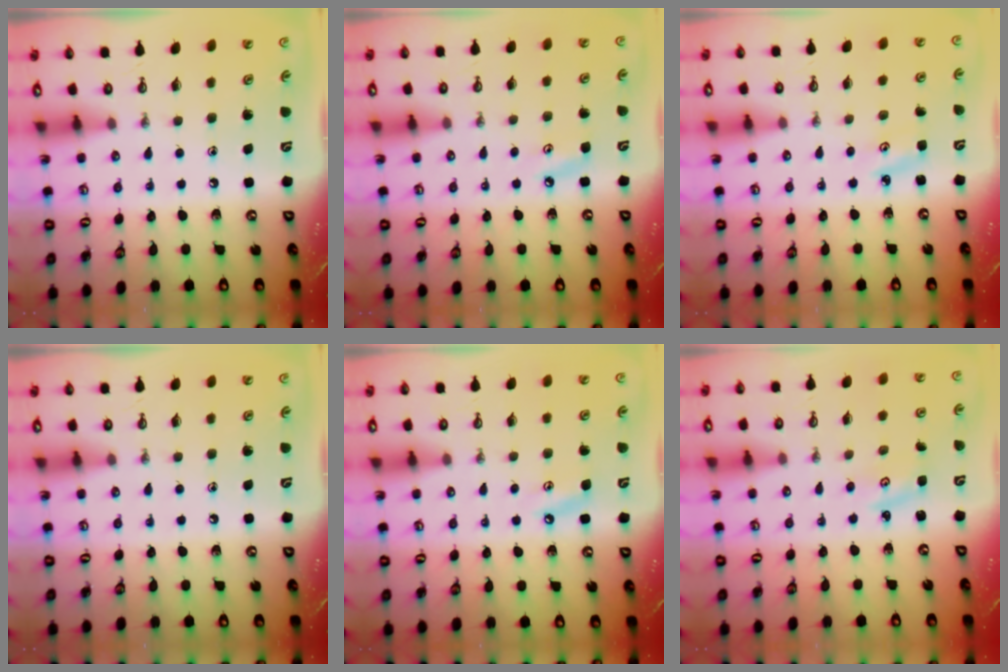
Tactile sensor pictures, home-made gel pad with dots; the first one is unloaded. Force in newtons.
{"total": 5.5, "press": 5.5, "slide": 0.5}
{"total": 4.0, "press": 4.0, "slide": 0.5}
{"total": 0.0}
{"total": 4.4, "press": 4.4, "slide": 0.7}
{"total": 2.5, "press": 2.5, "slide": 0.4}